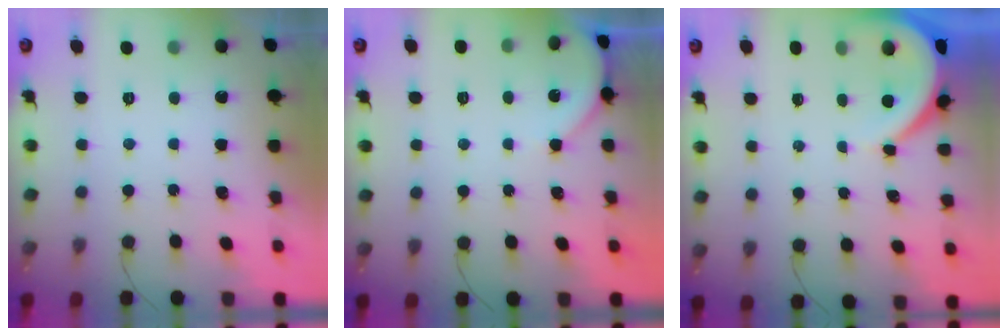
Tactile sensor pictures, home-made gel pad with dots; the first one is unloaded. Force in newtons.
{"total": 4.4, "press": 4.4, "slide": 0.6}
{"total": 5.4, "press": 5.4, "slide": 0.7}